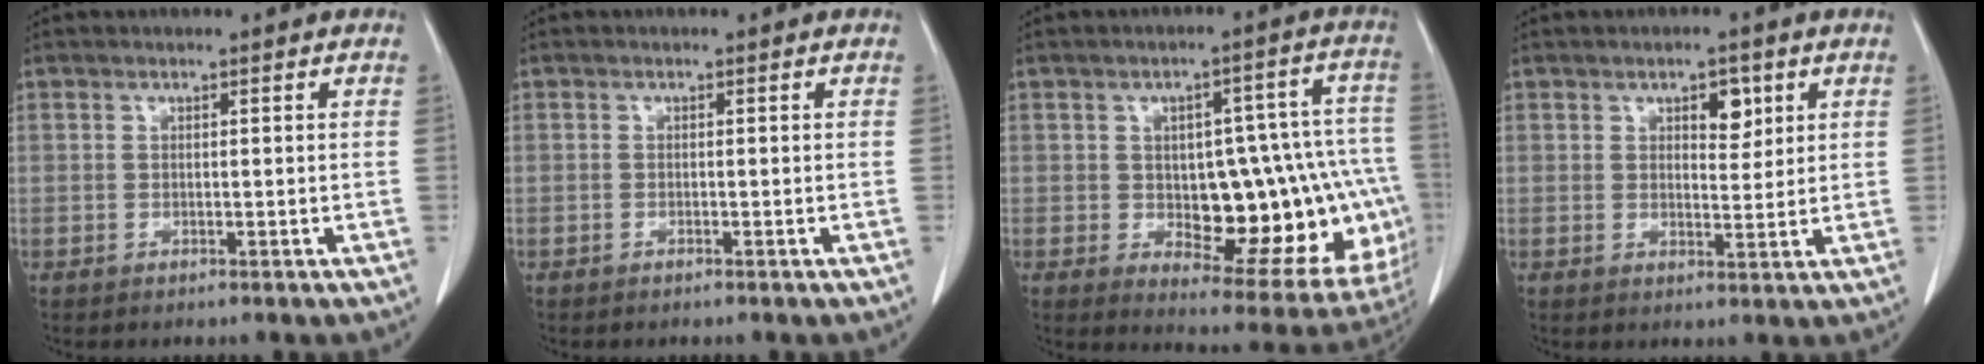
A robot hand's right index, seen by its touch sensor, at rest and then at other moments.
{"total": 0.0}
{"total": 21.9, "force": [-3.1, 9.2, 19.6], "torque": [-0.160, 0.044, -0.008]}
{"total": 3.9, "force": [1.8, 1.9, 2.8], "torque": [-0.038, 0.000, 0.028]}